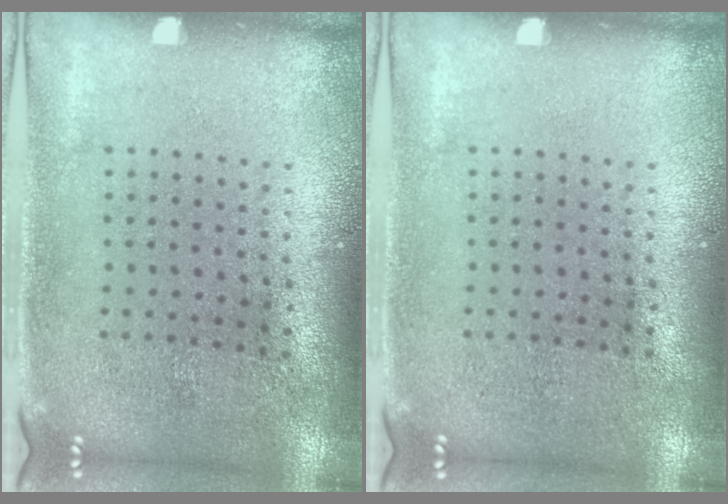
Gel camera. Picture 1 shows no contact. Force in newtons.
{"total": 0.0}